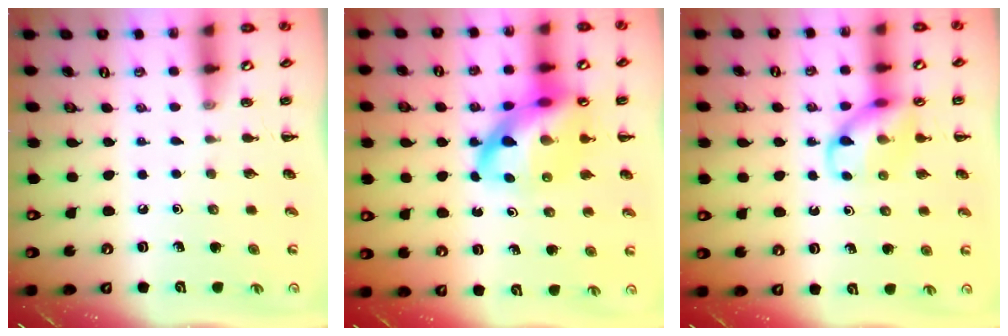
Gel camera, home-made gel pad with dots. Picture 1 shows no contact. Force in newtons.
{"total": 16.9, "press": 16.3, "slide": 4.2}
{"total": 11.5, "press": 11.4, "slide": 1.3}